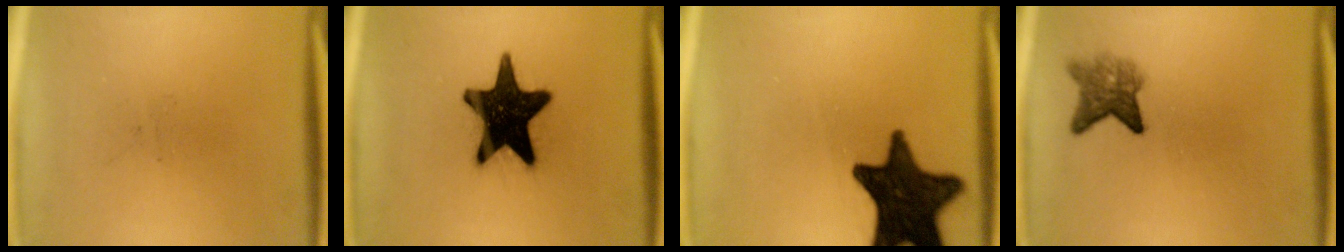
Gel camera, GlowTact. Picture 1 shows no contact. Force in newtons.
{"total": 18.4}
{"total": 17.2}
{"total": 4.1}